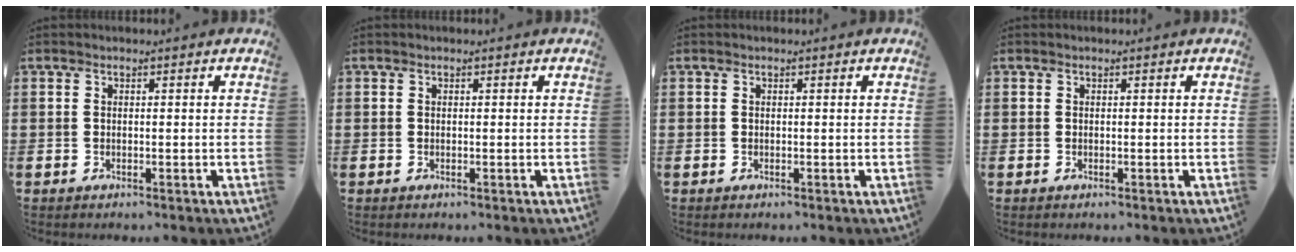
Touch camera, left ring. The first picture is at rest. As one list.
[{"total": 0.0}, {"total": 0.0}, {"total": 0.0}]